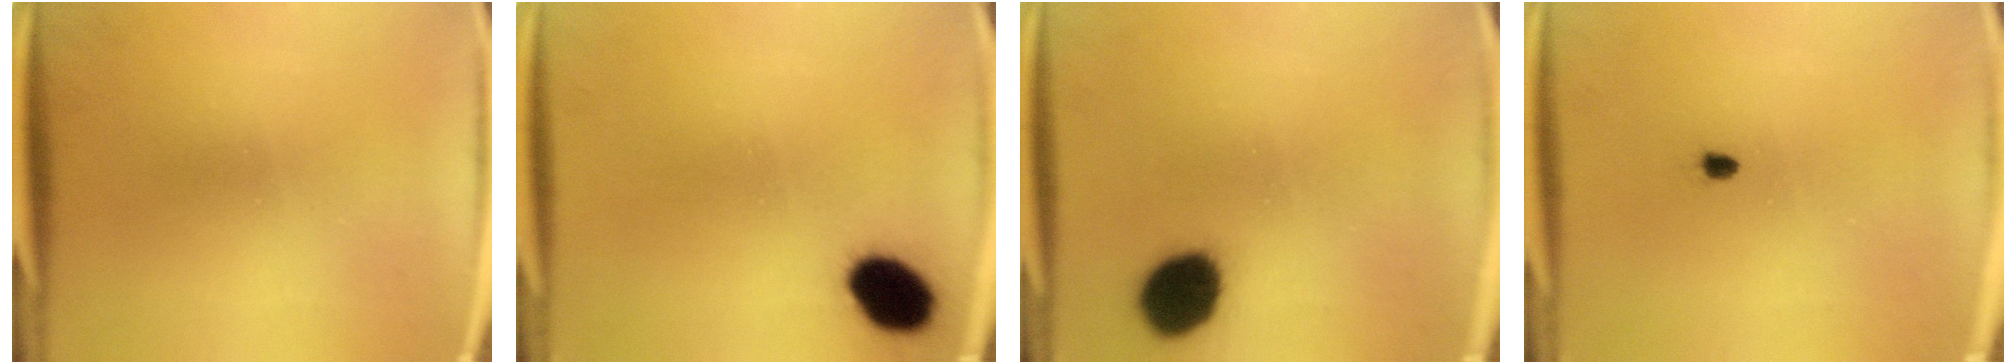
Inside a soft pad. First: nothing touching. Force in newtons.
{"total": 9.0}
{"total": 12.4}
{"total": 1.0}